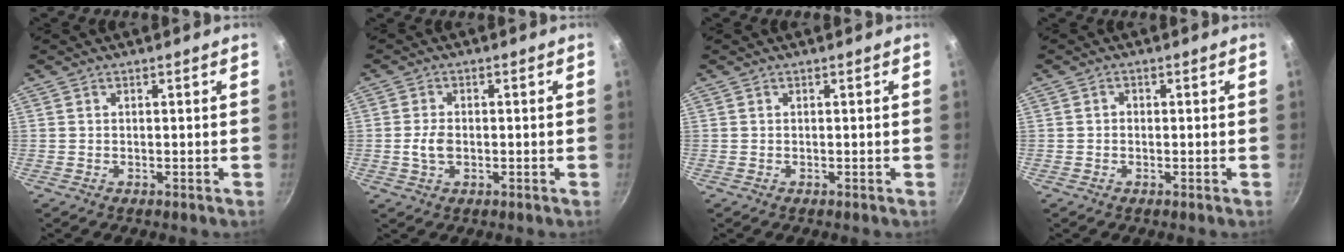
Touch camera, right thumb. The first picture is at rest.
{"total": 3.6, "force": [-0.5, 2.3, 2.7], "torque": [-0.050, 0.007, -0.011]}
{"total": 0.0}
{"total": 0.9, "force": [-0.2, 0.8, 0.4], "torque": [-0.005, 0.004, -0.003]}